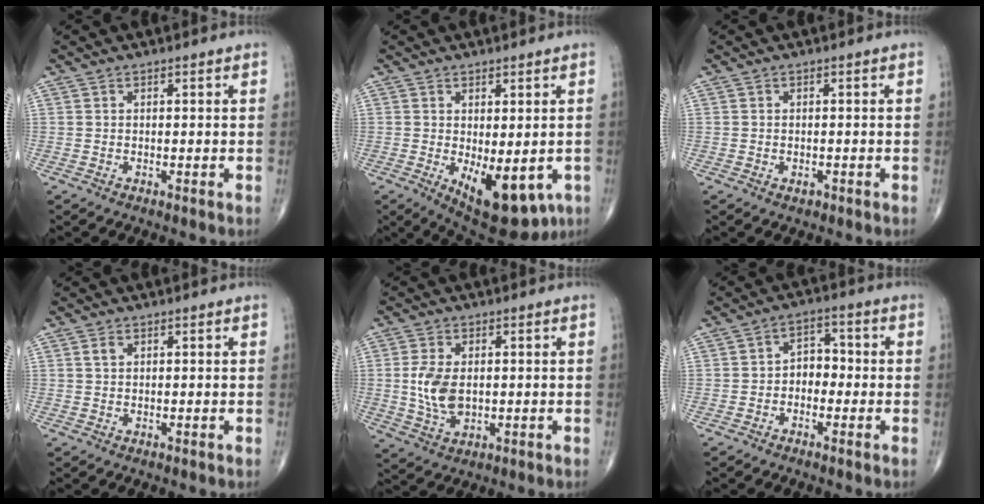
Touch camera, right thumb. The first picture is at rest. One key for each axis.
{"total": 12.4, "fx": -3.6, "fy": 6.0, "fz": 10.3, "tx": -0.126, "ty": -0.017, "tz": -0.032}
{"total": 1.0, "fx": -0.5, "fy": 0.7, "fz": 0.6, "tx": -0.009, "ty": 0.001, "tz": -0.006}
{"total": 1.3, "fx": 0.6, "fy": 0.8, "fz": 0.8, "tx": -0.015, "ty": 0.003, "tz": 0.012}
{"total": 7.8, "fx": 0.2, "fy": 4.7, "fz": 6.2, "tx": -0.123, "ty": -0.005, "tz": 0.011}
{"total": 4.7, "fx": -1.0, "fy": 3.5, "fz": 3.0, "tx": -0.022, "ty": 0.022, "tz": -0.030}